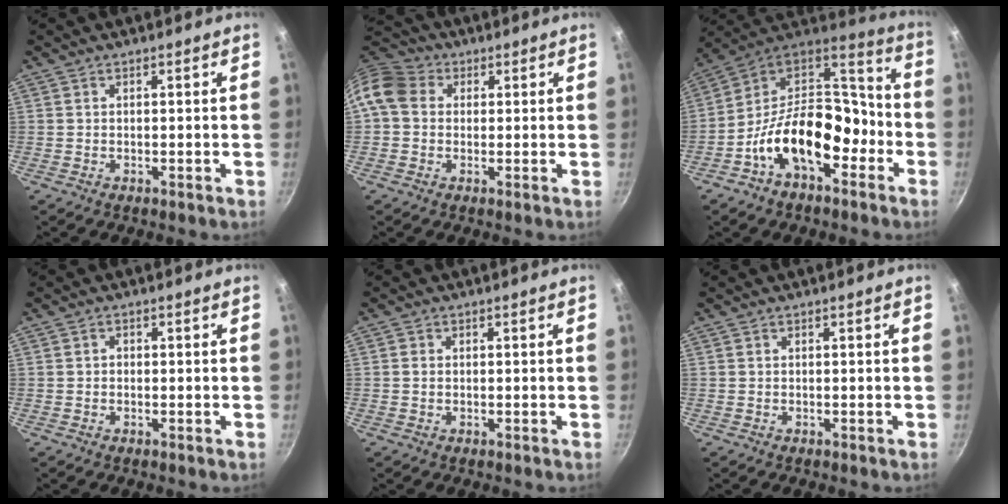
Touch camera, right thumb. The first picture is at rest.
{"total": 9.4, "force": [1.4, 7.9, 4.9], "torque": [-0.078, 0.018, 0.007]}
{"total": 20.0, "force": [-7.4, 12.0, 14.2], "torque": [-0.197, 0.082, -0.139]}
{"total": 0.8, "force": [-0.1, 0.7, 0.4], "torque": [-0.005, 0.004, -0.002]}
{"total": 1.0, "force": [0.0, 0.9, 0.4], "torque": [-0.007, 0.003, -0.001]}
{"total": 0.0}